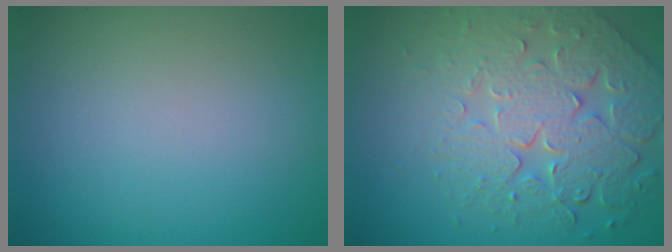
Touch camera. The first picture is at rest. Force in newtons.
{"total": 7.8, "press": 5.7, "slide": 5.4}